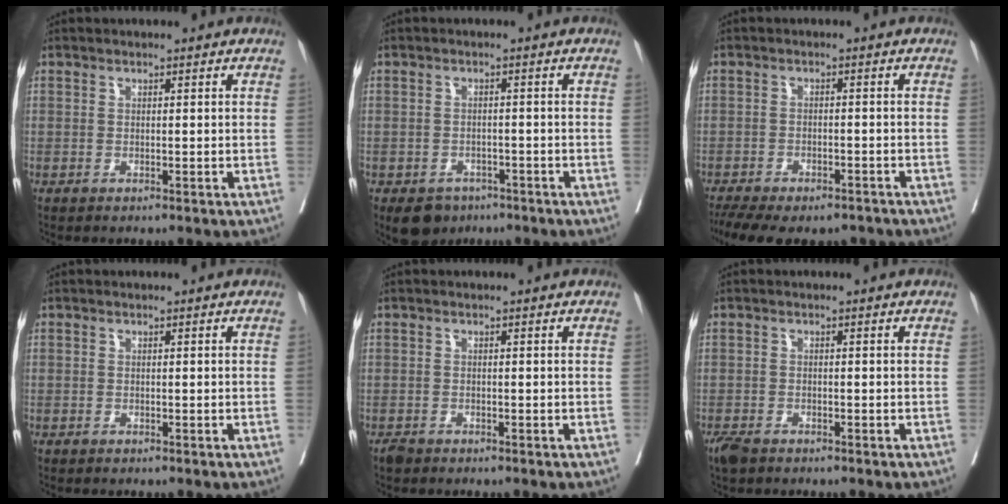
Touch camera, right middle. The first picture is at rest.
{"total": 4.6, "force": [-3.1, 3.1, 1.4], "torque": [-0.019, 0.001, -0.044]}
{"total": 13.3, "force": [-10.6, 5.3, 6.1], "torque": [-0.130, -0.003, -0.145]}
{"total": 0.0}
{"total": 1.1, "force": [-0.9, 0.5, 0.3], "torque": [-0.010, -0.002, -0.017]}
{"total": 3.3, "force": [-2.5, 1.3, 1.6], "torque": [-0.037, -0.009, -0.045]}